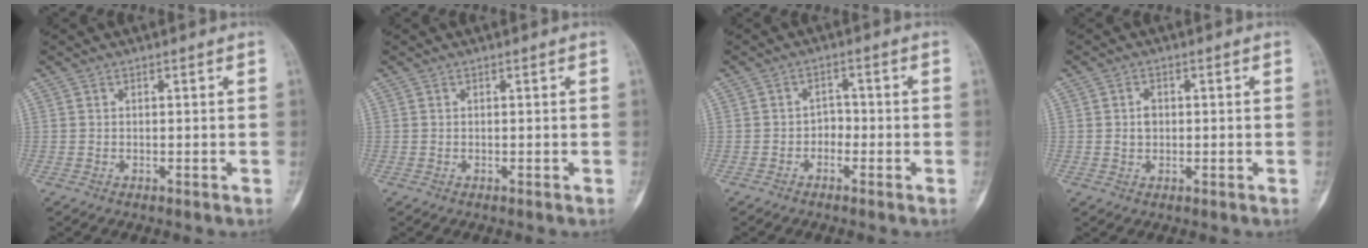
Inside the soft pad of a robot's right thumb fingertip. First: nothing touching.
{"total": 0.0}
{"total": 2.3, "force": [-1.1, 1.8, 1.0], "torque": [0.004, 0.016, -0.026]}
{"total": 2.4, "force": [0.1, 1.9, 1.5], "torque": [-0.018, 0.003, 0.001]}